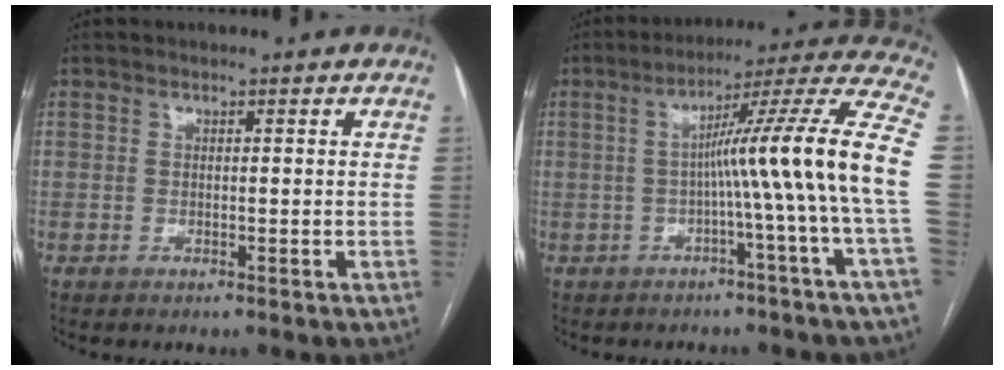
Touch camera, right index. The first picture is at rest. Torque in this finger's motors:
{"motor_torque": [1.93, -0.21, 0.95, 0.21]}